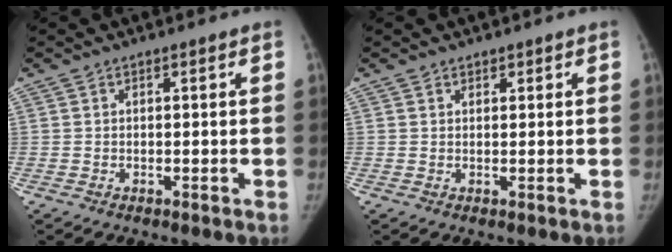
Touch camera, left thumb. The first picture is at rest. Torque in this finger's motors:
{"motor_torque": [-0.32, -0.12, -0.19, 0.13, -0.01]}